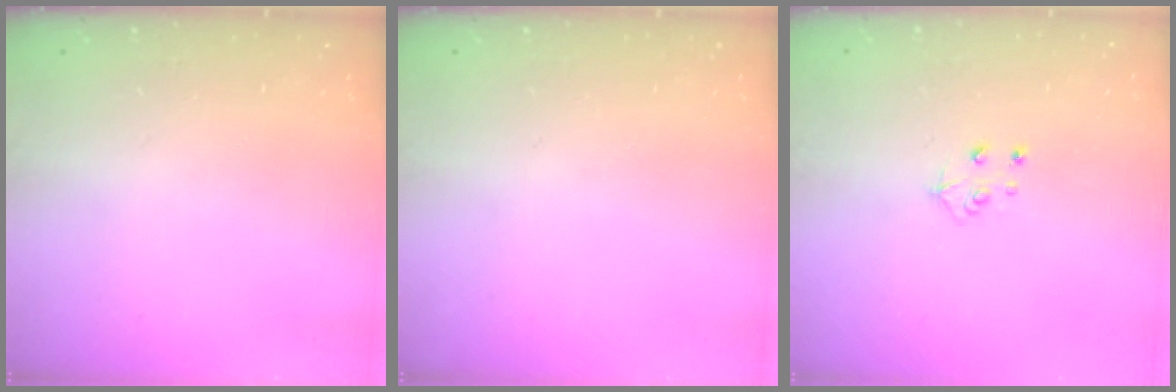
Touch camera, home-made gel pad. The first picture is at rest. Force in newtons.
{"total": 0.0}
{"total": 4.8, "press": 4.8, "slide": 0.4}